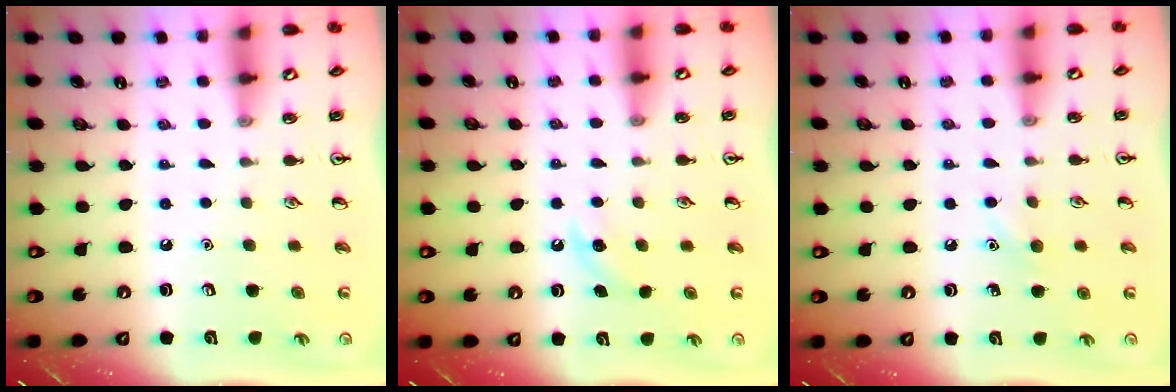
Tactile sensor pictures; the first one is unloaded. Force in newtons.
{"total": 5.2, "press": 4.9, "slide": 1.8}
{"total": 5.5, "press": 5.2, "slide": 1.6}